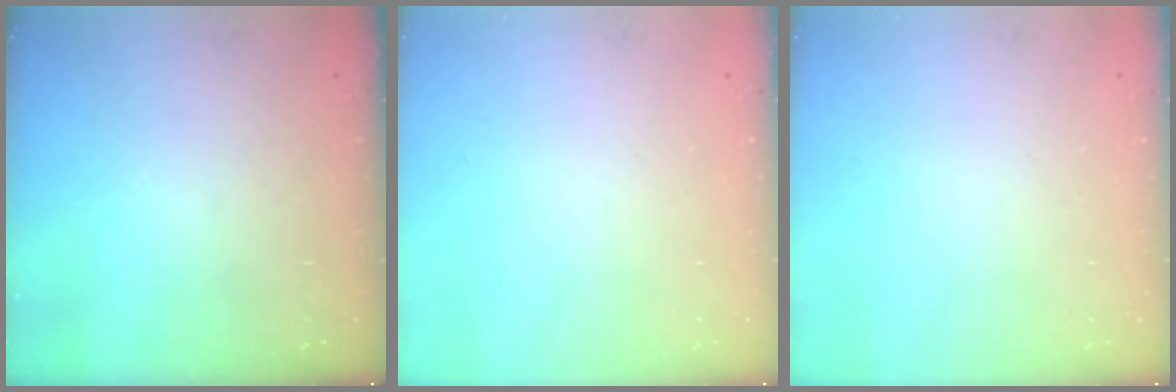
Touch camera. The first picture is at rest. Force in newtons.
{"total": 0.0}
{"total": 0.0}